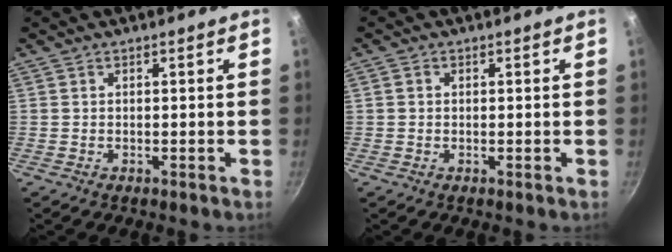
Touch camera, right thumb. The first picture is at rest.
{"total": 1.0, "force": [0.1, 0.9, 0.4], "torque": [-0.006, 0.005, 0.000]}